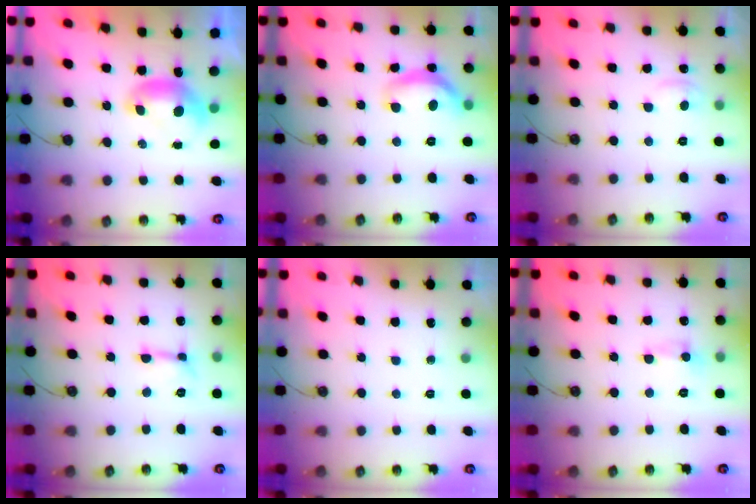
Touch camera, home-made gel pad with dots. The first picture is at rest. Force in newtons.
{"total": 6.7, "press": 6.7, "slide": 0.7}
{"total": 2.3, "press": 2.3, "slide": 0.6}
{"total": 0.0}
{"total": 0.0}
{"total": 2.5, "press": 2.4, "slide": 0.8}